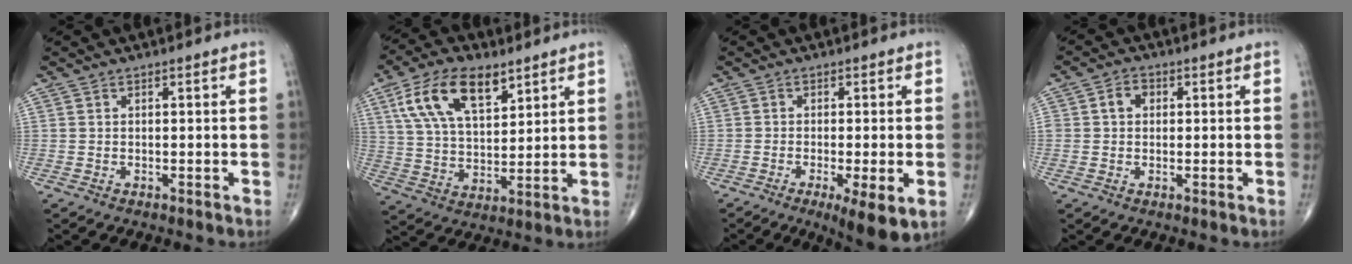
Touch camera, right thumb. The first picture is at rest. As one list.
[{"total": 14.7, "force": [7.4, 7.3, 10.4], "torque": [-0.173, -0.018, 0.141]}, {"total": 7.7, "force": [-2.7, 1.5, 7.1], "torque": [-0.110, -0.017, -0.042]}, {"total": 3.2, "force": [0.5, 2.6, 1.8], "torque": [-0.022, 0.010, 0.006]}]